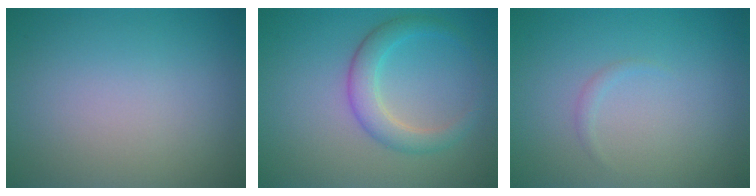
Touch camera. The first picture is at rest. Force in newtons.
{"total": 3.2, "press": 3.2, "slide": 0.3}
{"total": 0.6, "press": 0.5, "slide": 0.1}